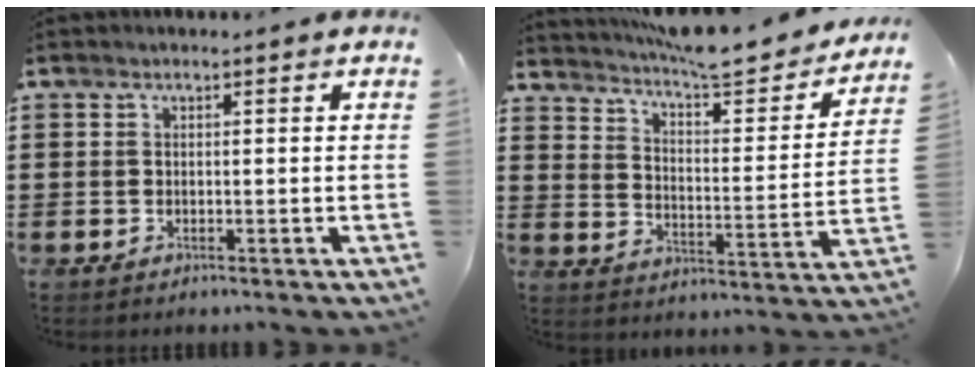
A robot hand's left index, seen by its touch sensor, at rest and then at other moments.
{"total": 7.1, "force": [6.7, 0.3, 2.1], "torque": [-0.066, -0.050, 0.113]}